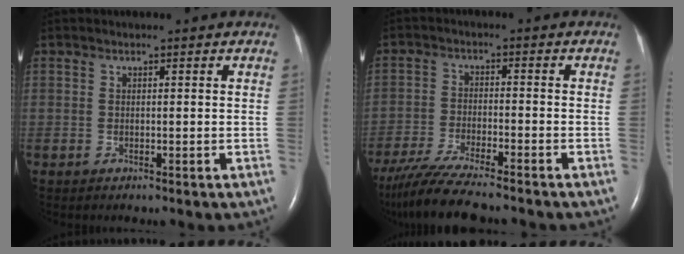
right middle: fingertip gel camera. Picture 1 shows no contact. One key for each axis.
{"total": 10.2, "fx": -8.8, "fy": 0.1, "fz": 5.2, "tx": -0.095, "ty": -0.031, "tz": -0.149}